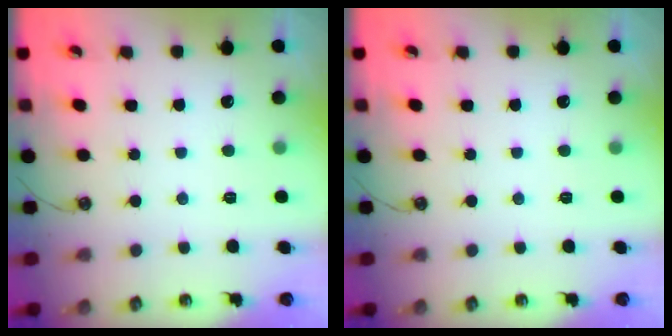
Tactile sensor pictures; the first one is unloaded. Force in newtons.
{"total": 0.0}